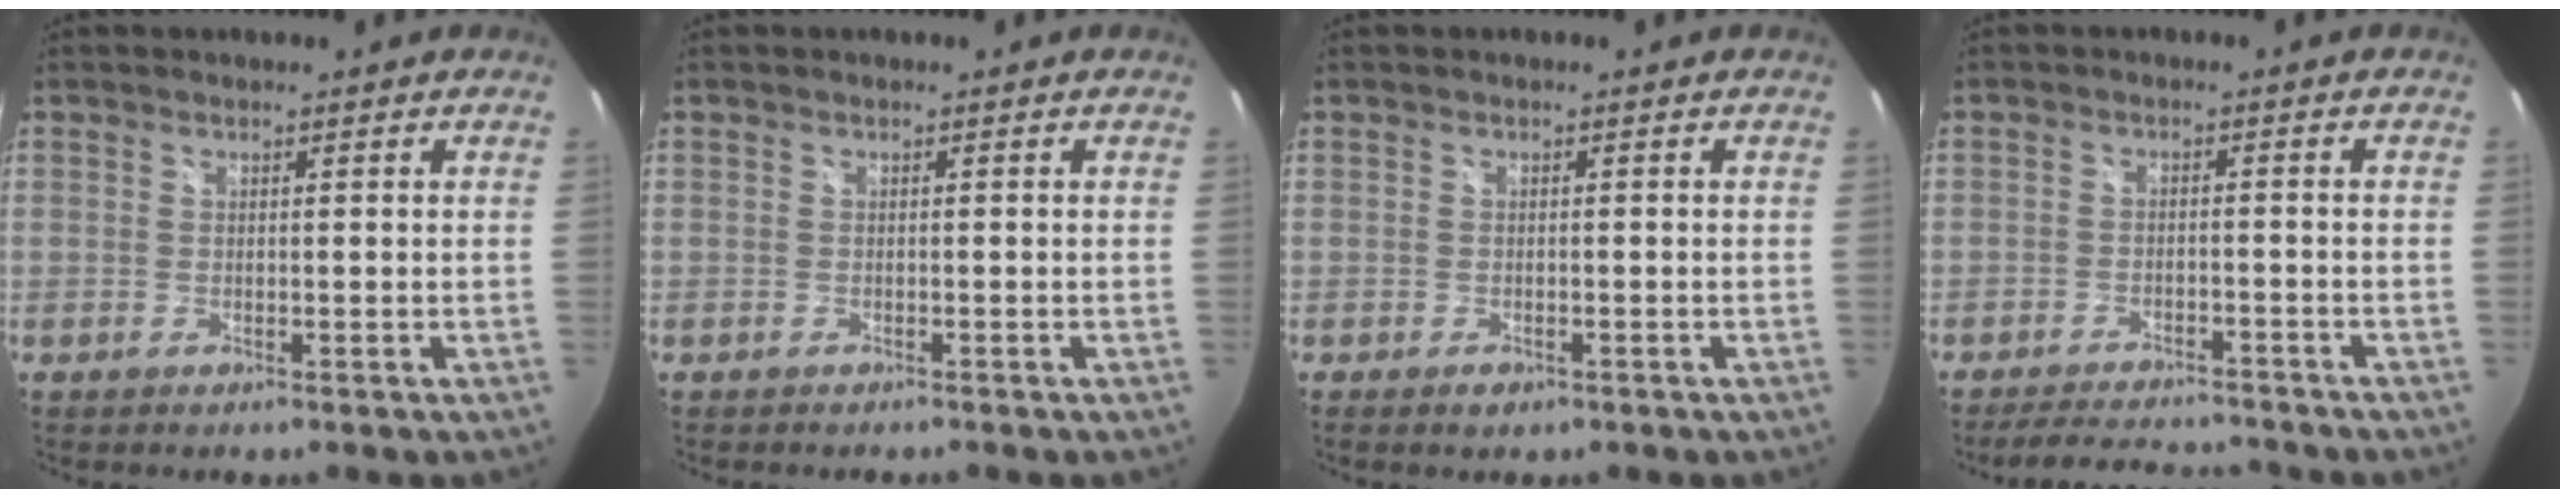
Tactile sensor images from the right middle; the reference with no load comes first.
{"total": 0.8, "force": [-0.8, 0.1, 0.2], "torque": [-0.004, -0.003, -0.012]}
{"total": 1.9, "force": [-1.3, 1.0, 1.0], "torque": [-0.019, -0.004, -0.018]}
{"total": 9.6, "force": [-8.9, 2.1, 3.2], "torque": [-0.077, 0.007, -0.126]}